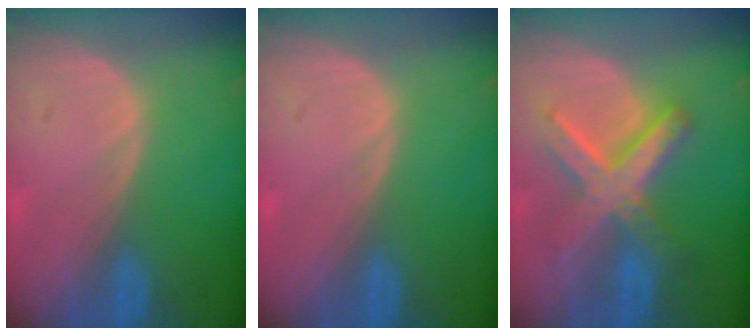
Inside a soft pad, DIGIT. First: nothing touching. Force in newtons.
{"total": 0.0}
{"total": 8.7, "press": 8.7, "slide": 0.8}